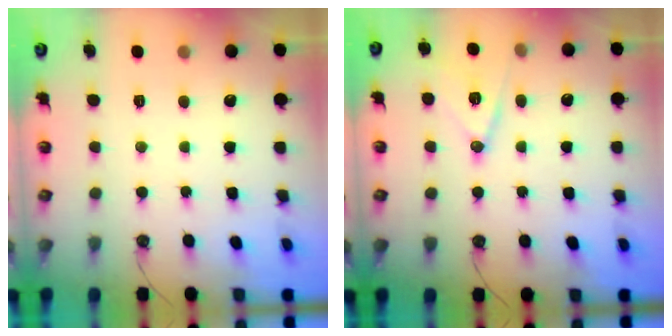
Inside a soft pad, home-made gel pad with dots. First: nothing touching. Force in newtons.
{"total": 12.9, "press": 12.5, "slide": 3.1}